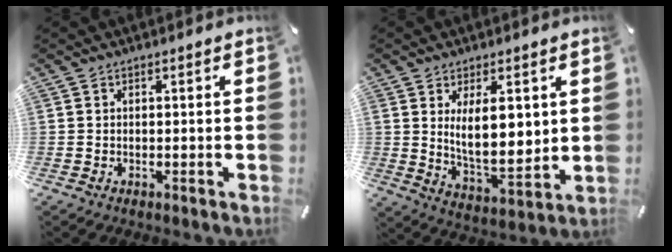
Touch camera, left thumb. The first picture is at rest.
{"total": 11.3, "force": [3.7, 5.4, 9.1], "torque": [-0.145, -0.020, 0.060]}